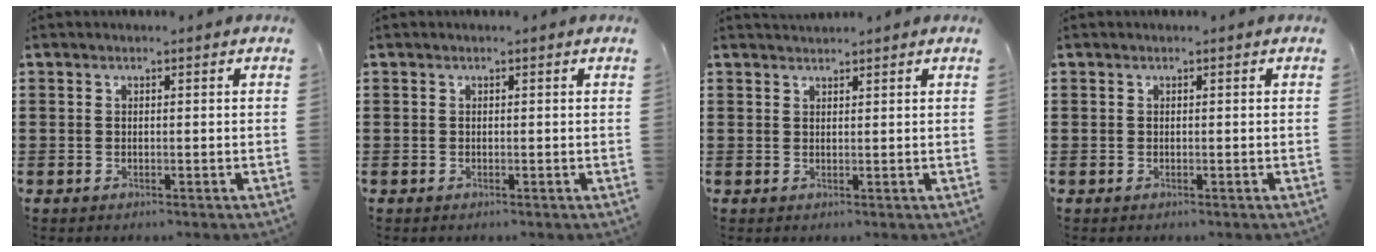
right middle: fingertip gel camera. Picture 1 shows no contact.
{"total": 0.0}
{"total": 1.3, "force": [1.3, 0.1, -0.1], "torque": [-0.001, 0.000, 0.025]}
{"total": 0.0}